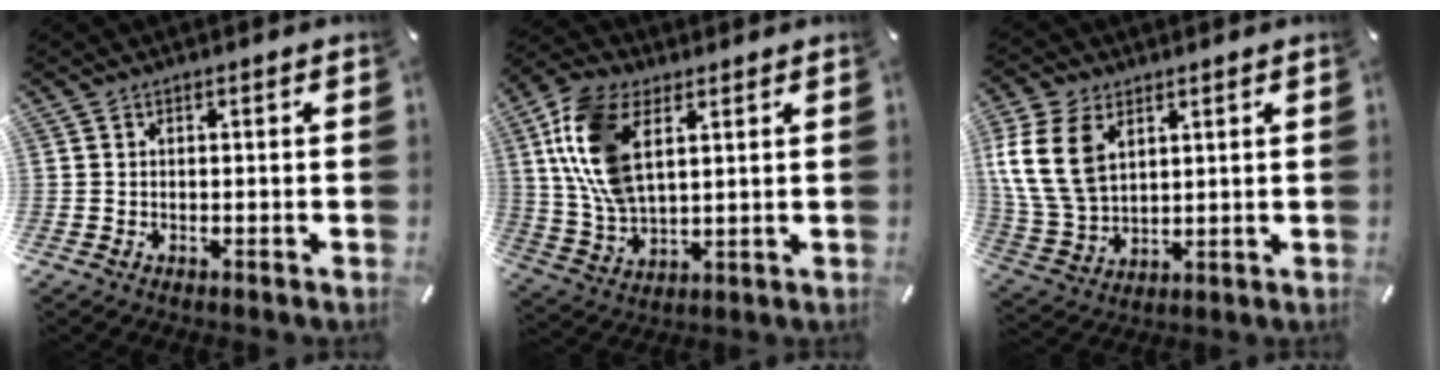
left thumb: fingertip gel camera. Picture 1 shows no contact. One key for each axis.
{"total": 13.3, "fx": 5.0, "fy": 7.8, "fz": 9.6, "tx": -0.239, "ty": -0.008, "tz": 0.089}
{"total": 13.9, "fx": 4.7, "fy": 9.8, "fz": 8.7, "tx": -0.222, "ty": 0.000, "tz": 0.086}